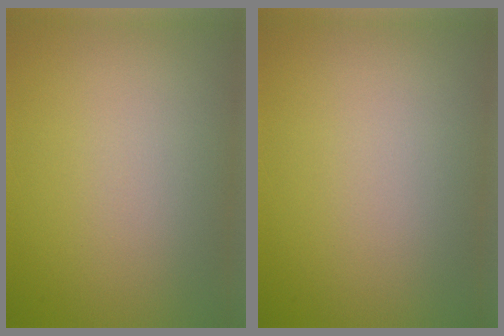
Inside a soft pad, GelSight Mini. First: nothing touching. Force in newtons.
{"total": 0.0}